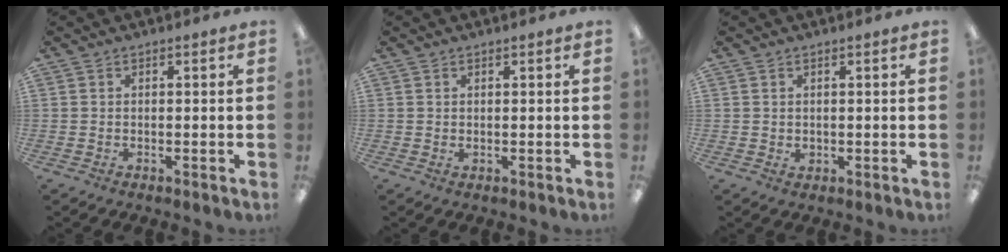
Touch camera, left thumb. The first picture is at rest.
{"total": 0.5, "force": [0.3, 0.2, 0.4], "torque": [-0.008, 0.002, 0.005]}
{"total": 0.9, "force": [0.4, 0.7, 0.4], "torque": [-0.008, 0.003, 0.007]}